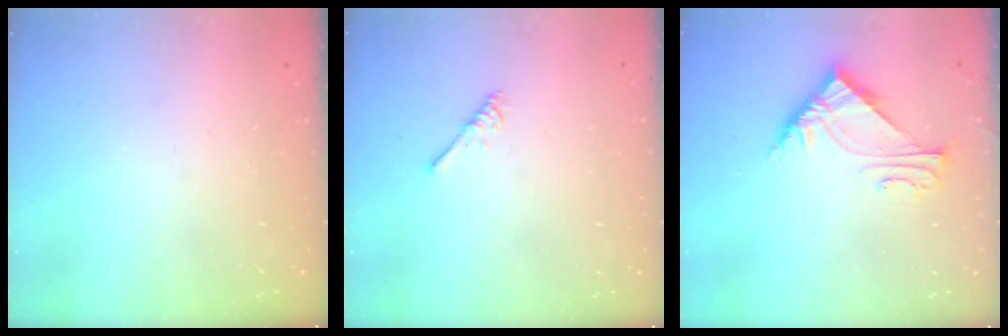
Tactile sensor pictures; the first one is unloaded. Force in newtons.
{"total": 2.7, "press": 2.7, "slide": 0.5}
{"total": 6.3, "press": 6.3, "slide": 0.6}